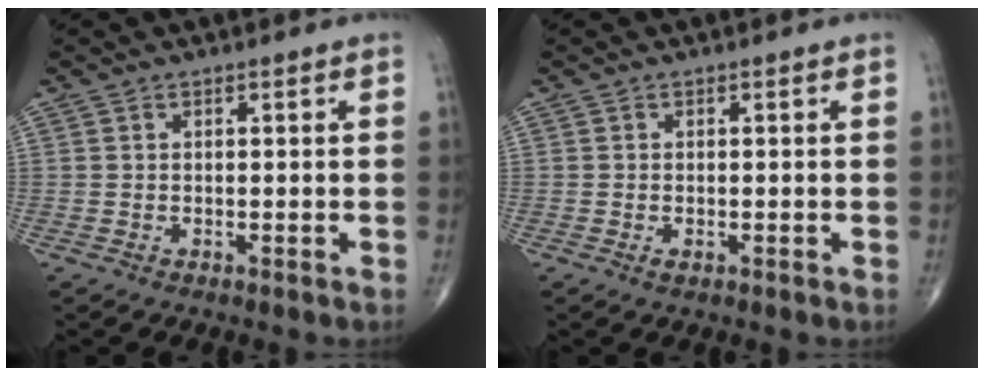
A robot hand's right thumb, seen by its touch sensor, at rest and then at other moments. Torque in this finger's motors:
{"motor_torque": [-0.22, 0.11, -0.01, 0.15, -0.06]}